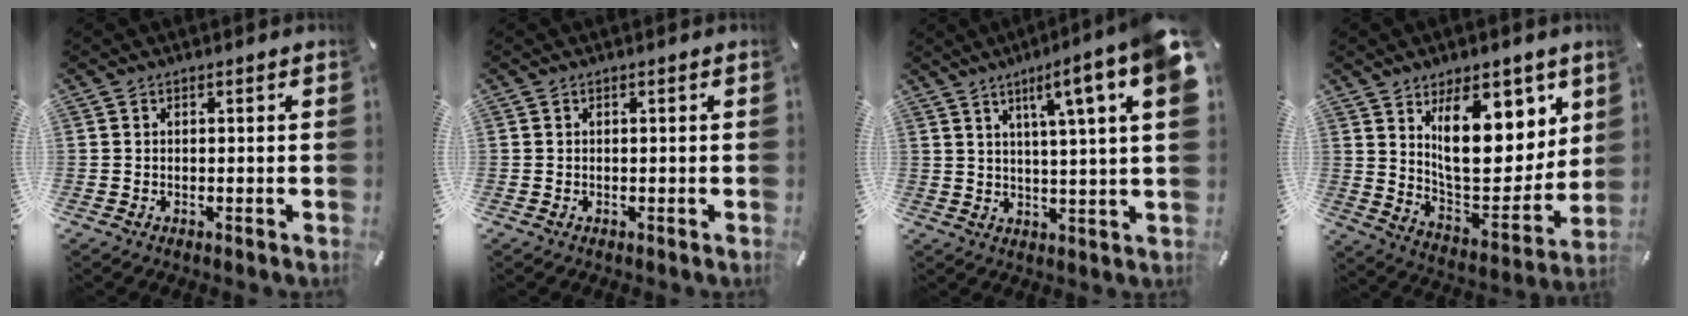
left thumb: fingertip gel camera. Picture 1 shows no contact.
{"total": 0.0}
{"total": 11.9, "force": [5.9, 0.2, 10.3], "torque": [-0.158, -0.039, 0.085]}
{"total": 19.0, "force": [9.7, 9.8, 13.0], "torque": [-0.186, -0.060, 0.168]}